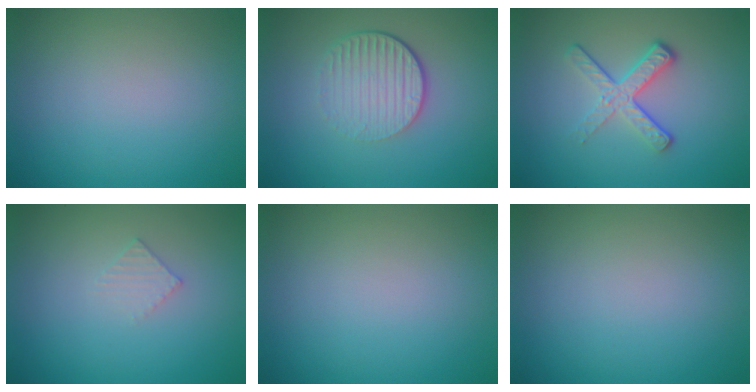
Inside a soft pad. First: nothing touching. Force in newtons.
{"total": 4.6, "press": 2.9, "slide": 3.6}
{"total": 4.0, "press": 2.6, "slide": 3.1}
{"total": 1.1, "press": 1.1, "slide": 0.0}
{"total": 0.0}
{"total": 0.0}